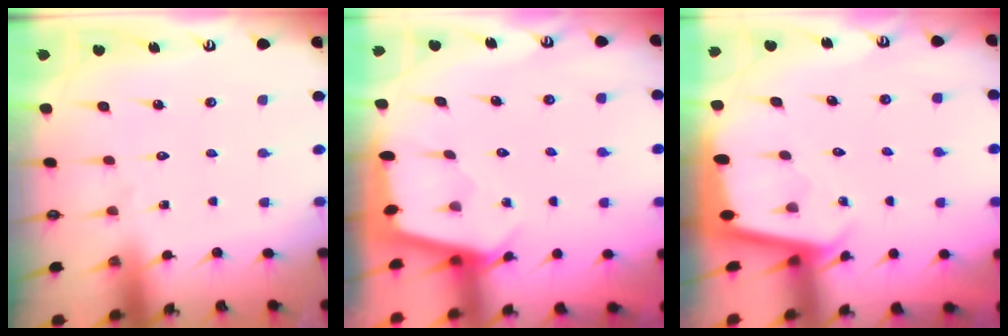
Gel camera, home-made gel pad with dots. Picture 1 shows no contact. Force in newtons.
{"total": 2.4, "press": 2.4, "slide": 0.3}
{"total": 1.9, "press": 1.9, "slide": 0.1}